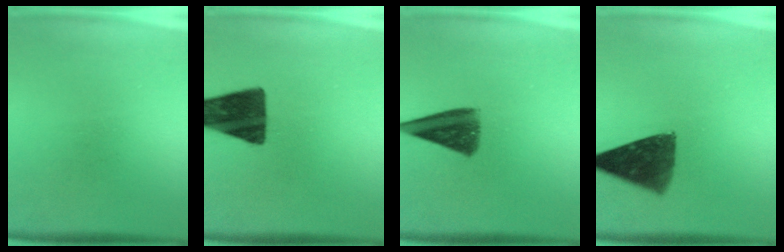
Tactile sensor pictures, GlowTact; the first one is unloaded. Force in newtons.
{"total": 14.8}
{"total": 8.8}
{"total": 10.0}